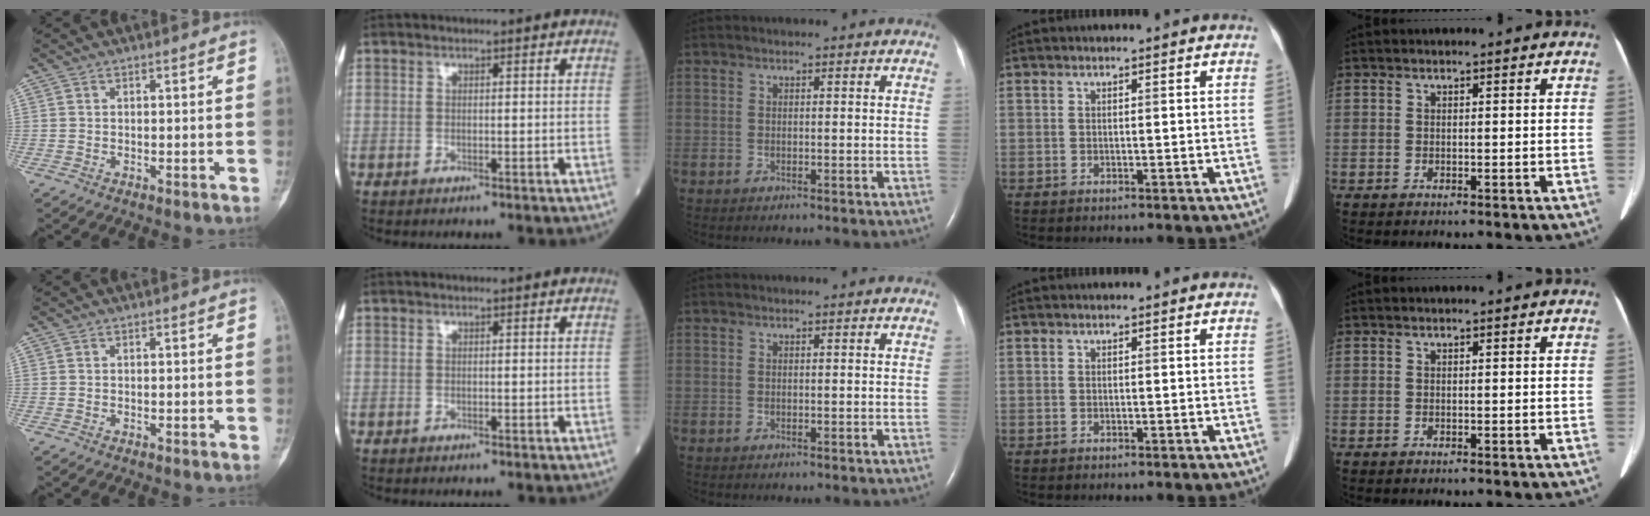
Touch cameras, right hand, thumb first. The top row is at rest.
{}